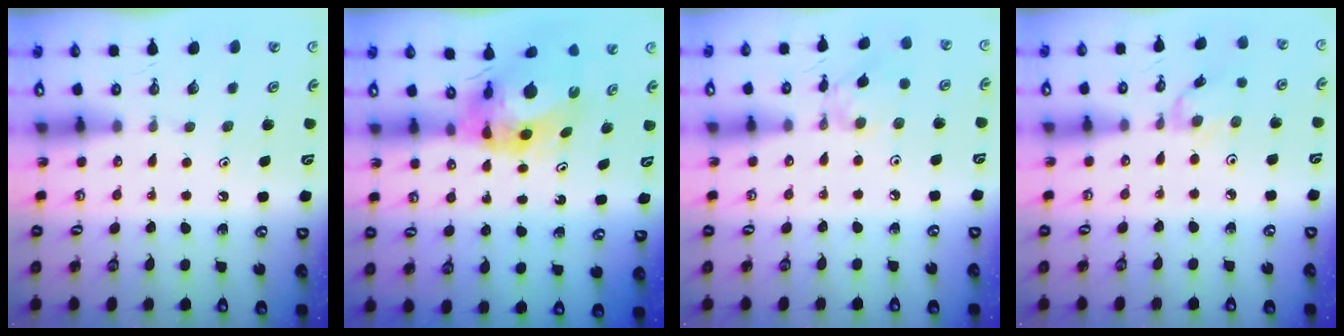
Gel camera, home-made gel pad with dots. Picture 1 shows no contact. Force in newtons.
{"total": 8.8, "press": 8.7, "slide": 0.8}
{"total": 3.2, "press": 3.1, "slide": 0.4}
{"total": 0.6, "press": 0.5, "slide": 0.3}